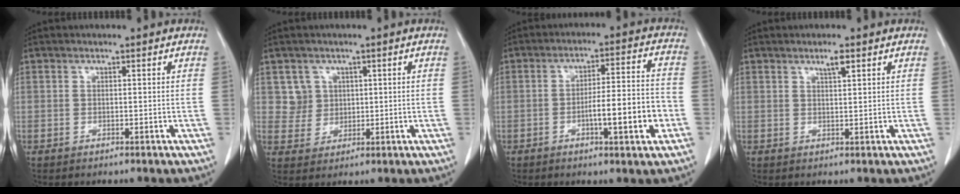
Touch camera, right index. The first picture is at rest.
{"total": 4.0, "force": [1.4, 3.7, 0.0], "torque": [0.007, 0.008, 0.030]}
{"total": 9.7, "force": [-3.2, 1.0, 9.1], "torque": [-0.141, 0.010, -0.048]}
{"total": 1.8, "force": [1.2, 0.1, 1.3], "torque": [-0.027, -0.001, 0.021]}